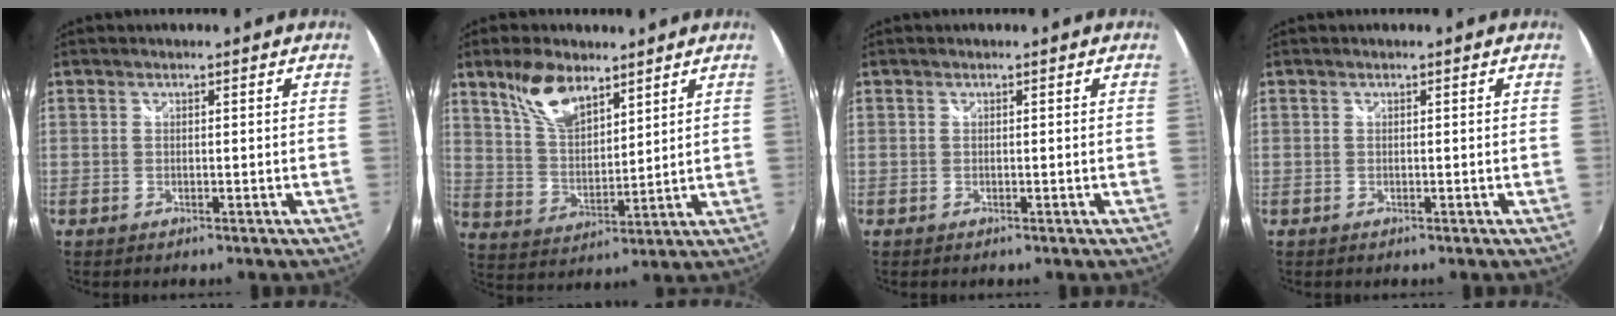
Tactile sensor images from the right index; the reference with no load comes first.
{"total": 10.4, "force": [7.0, 4.7, 6.1], "torque": [-0.114, 0.011, 0.142]}
{"total": 0.0}
{"total": 0.0}